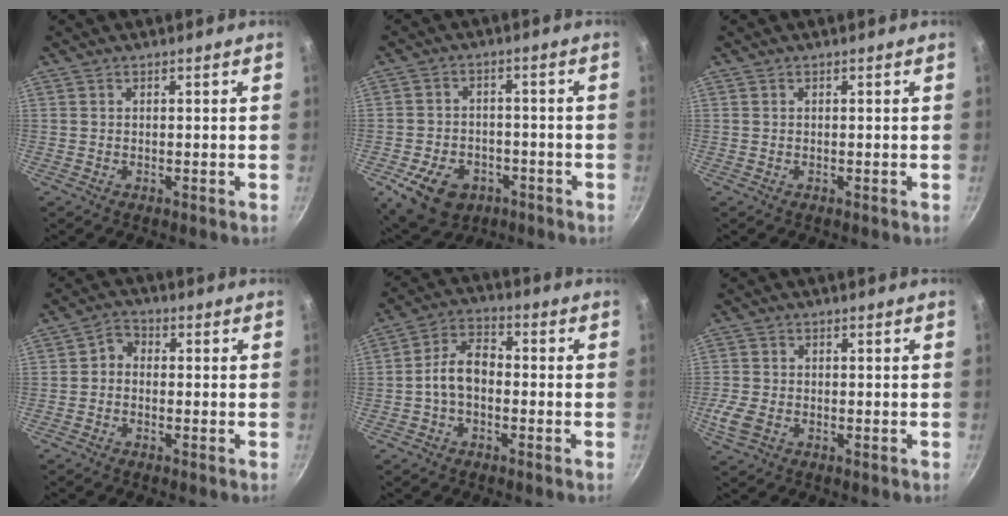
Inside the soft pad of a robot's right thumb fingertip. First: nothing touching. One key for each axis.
{"total": 12.3, "fx": -5.4, "fy": 8.8, "fz": 6.8, "tx": -0.097, "ty": 0.023, "tz": -0.074}
{"total": 0.0}
{"total": 2.8, "fx": -0.8, "fy": 2.2, "fz": 1.5, "tx": -0.024, "ty": 0.017, "tz": -0.026}
{"total": 7.2, "fx": -1.4, "fy": 4.6, "fz": 5.4, "tx": -0.082, "ty": 0.036, "tz": -0.036}
{"total": 4.7, "fx": -1.7, "fy": 3.2, "fz": 3.0, "tx": -0.071, "ty": 0.000, "tz": -0.031}